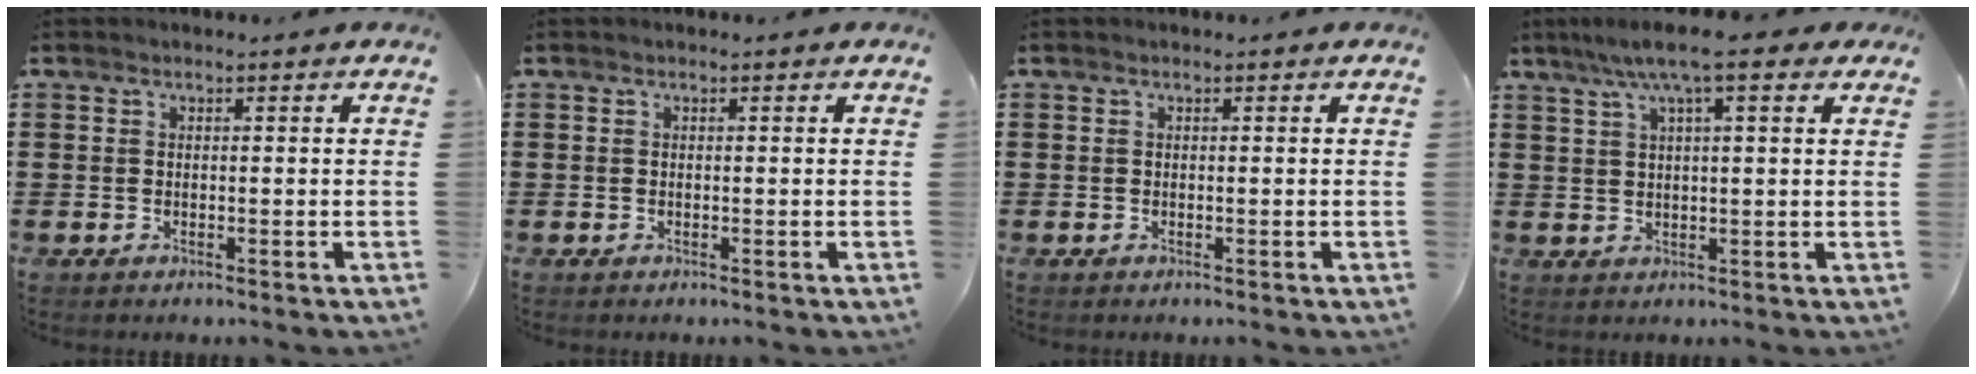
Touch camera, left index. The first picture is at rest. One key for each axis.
{"total": 0.0}
{"total": 0.0}
{"total": 7.7, "fx": 4.9, "fy": 1.6, "fz": 5.7, "tx": -0.114, "ty": 0.002, "tz": 0.083}